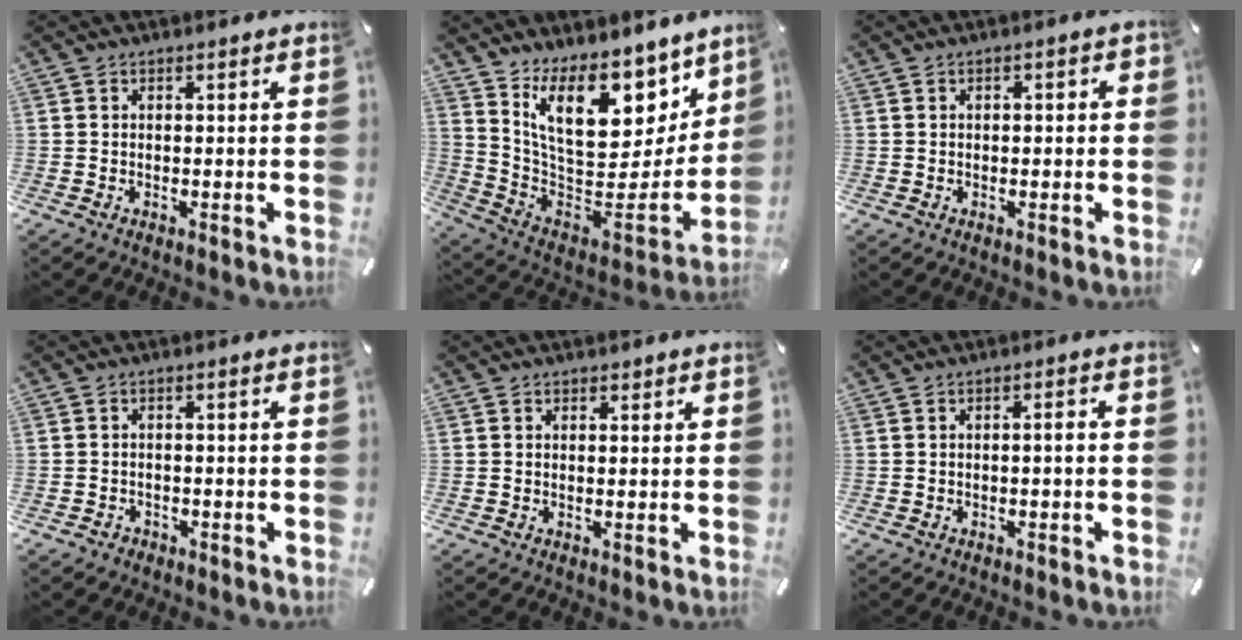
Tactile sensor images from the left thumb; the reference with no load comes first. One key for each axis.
{"total": 18.7, "fx": 11.7, "fy": 10.3, "fz": 10.3, "tx": -0.151, "ty": -0.102, "tz": 0.211}
{"total": 1.3, "fx": -0.3, "fy": 0.7, "fz": 1.0, "tx": -0.017, "ty": 0.004, "tz": -0.007}
{"total": 1.6, "fx": -1.1, "fy": 1.1, "fz": 0.1, "tx": -0.005, "ty": 0.005, "tz": -0.026}
{"total": 0.7, "fx": 0.5, "fy": 0.6, "fz": 0.1, "tx": 0.005, "ty": -0.002, "tz": 0.007}
{"total": 1.6, "fx": -0.4, "fy": 0.1, "fz": 1.5, "tx": -0.027, "ty": 0.000, "tz": -0.007}